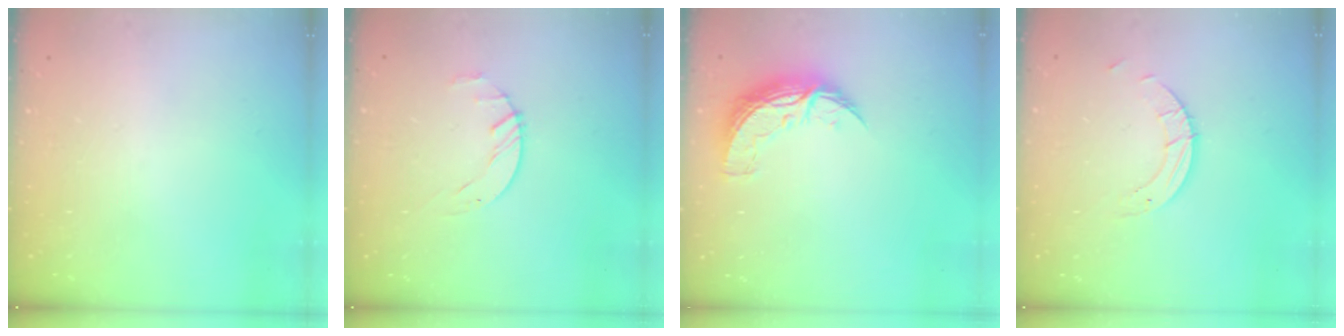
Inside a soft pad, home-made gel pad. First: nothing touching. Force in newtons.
{"total": 1.6, "press": 1.6, "slide": 0.3}
{"total": 8.4, "press": 8.4, "slide": 0.3}
{"total": 4.3, "press": 4.3, "slide": 0.3}